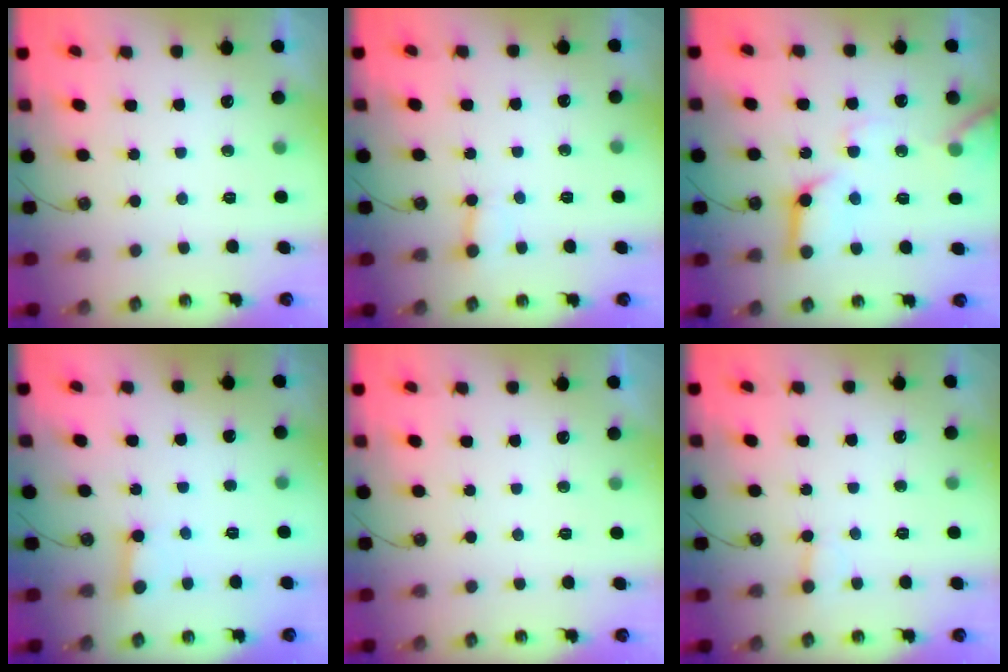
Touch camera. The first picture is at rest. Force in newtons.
{"total": 3.1, "press": 3.1, "slide": 0.2}
{"total": 13.9, "press": 13.8, "slide": 1.6}
{"total": 2.4, "press": 2.4, "slide": 0.2}
{"total": 0.0}
{"total": 2.5, "press": 2.4, "slide": 0.5}